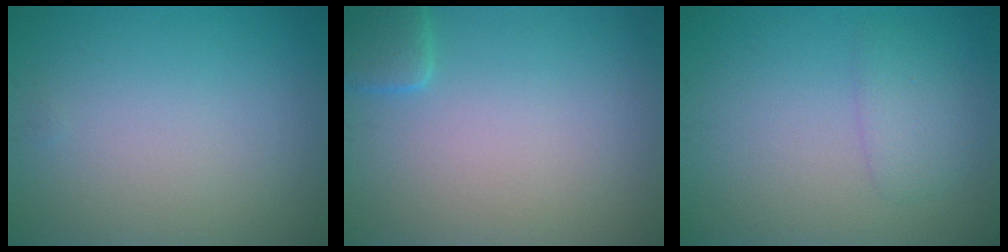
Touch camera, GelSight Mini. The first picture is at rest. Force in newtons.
{"total": 2.0, "press": 2.0, "slide": 0.3}
{"total": 1.9, "press": 1.9, "slide": 0.1}